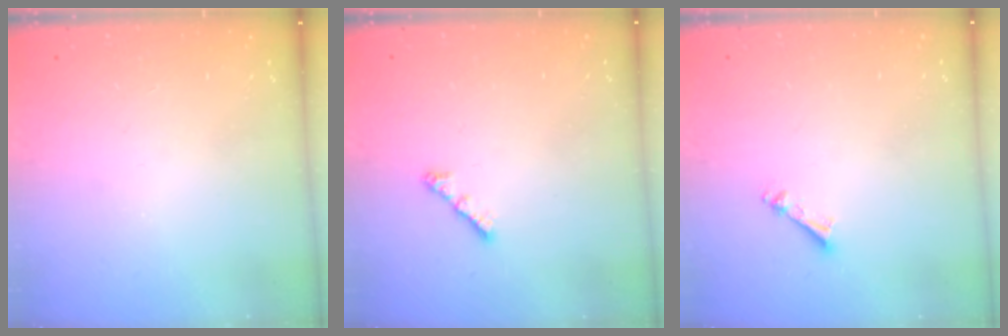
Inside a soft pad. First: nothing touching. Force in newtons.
{"total": 3.0, "press": 2.9, "slide": 0.6}
{"total": 3.7, "press": 3.7, "slide": 0.3}